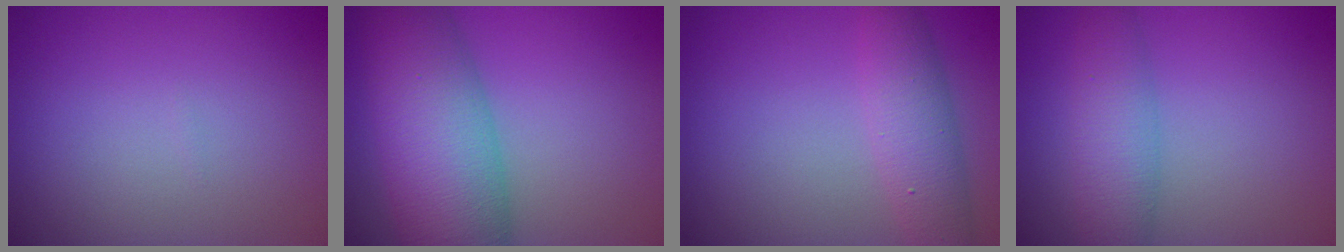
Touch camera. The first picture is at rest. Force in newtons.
{"total": 11.0, "press": 11.0, "slide": 0.3}
{"total": 3.8, "press": 3.8, "slide": 0.1}
{"total": 4.0, "press": 4.0, "slide": 0.0}